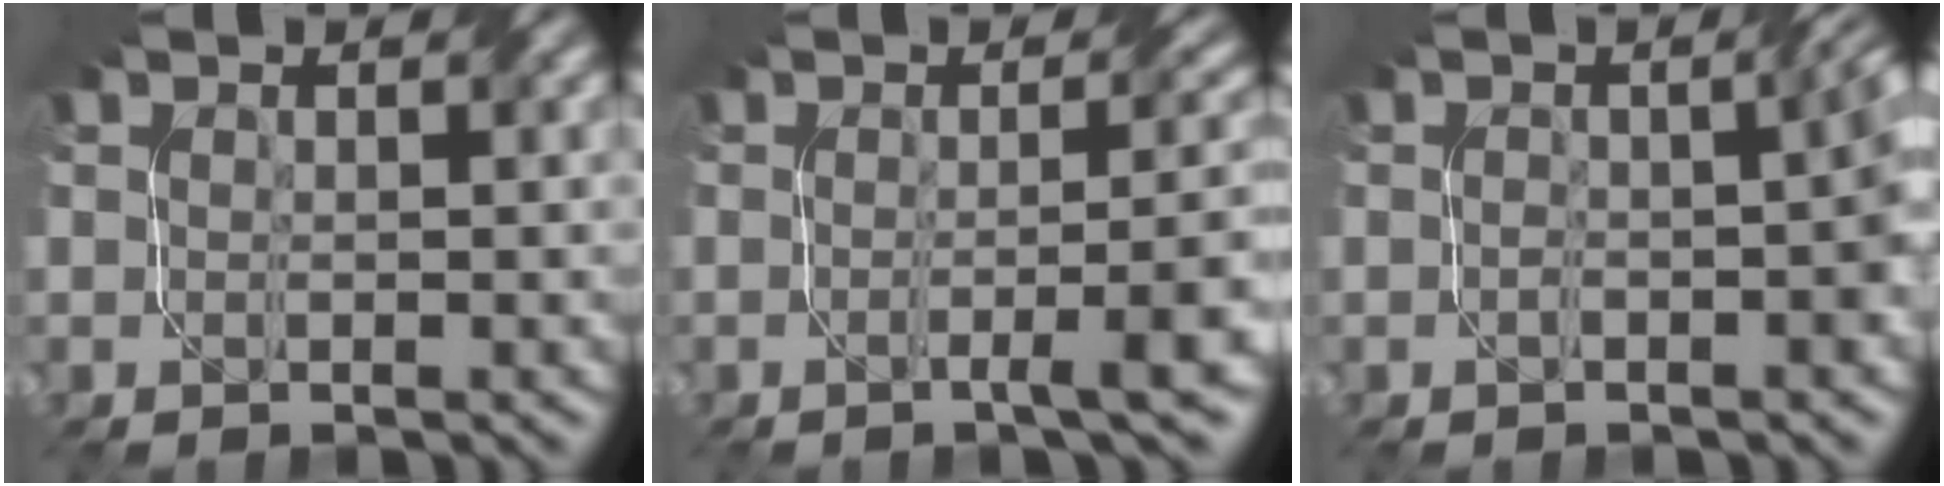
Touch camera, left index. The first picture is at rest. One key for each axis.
{"total": 5.1, "fx": -1.2, "fy": 0.9, "fz": 4.8, "tx": -0.056, "ty": -0.001, "tz": -0.026}
{"total": 3.3, "fx": -0.8, "fy": 0.8, "fz": 3.1, "tx": -0.046, "ty": 0.010, "tz": -0.017}